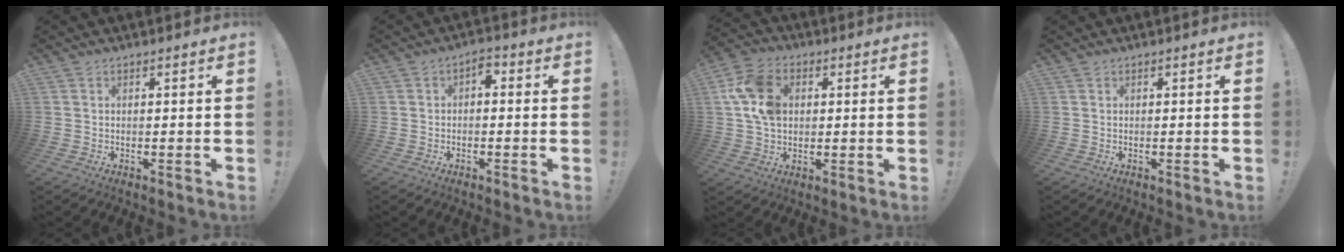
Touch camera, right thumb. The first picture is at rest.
{"total": 2.7, "force": [-0.8, 1.9, 1.6], "torque": [-0.024, 0.008, -0.019]}
{"total": 13.2, "force": [3.0, 9.8, 8.3], "torque": [-0.153, 0.007, 0.060]}
{"total": 0.0}